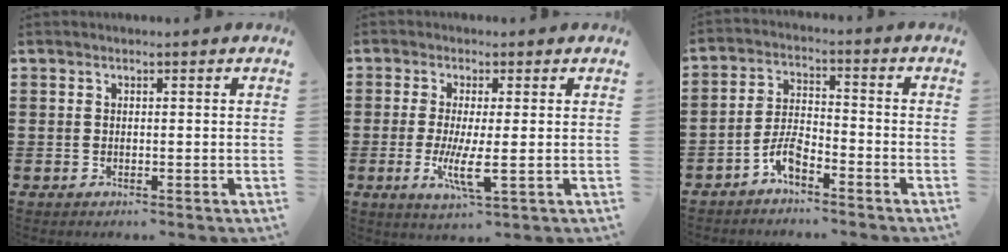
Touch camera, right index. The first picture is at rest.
{"total": 5.8, "force": [-1.0, 1.1, 5.6], "torque": [-0.111, -0.013, -0.018]}
{"total": 4.7, "force": [-3.5, 1.5, 2.7], "torque": [-0.070, 0.004, -0.073]}